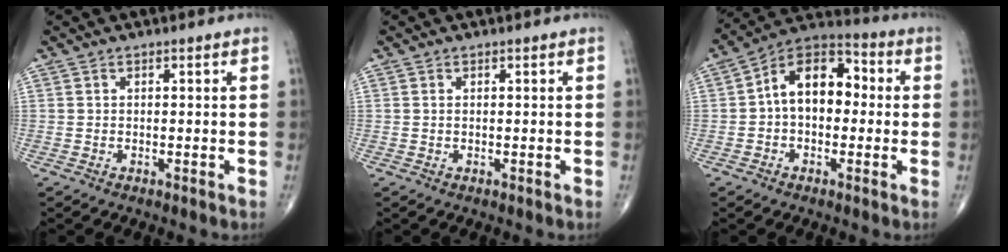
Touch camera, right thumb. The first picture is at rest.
{"total": 0.0}
{"total": 12.7, "force": [0.6, 8.2, 9.6], "torque": [-0.126, 0.040, -0.007]}